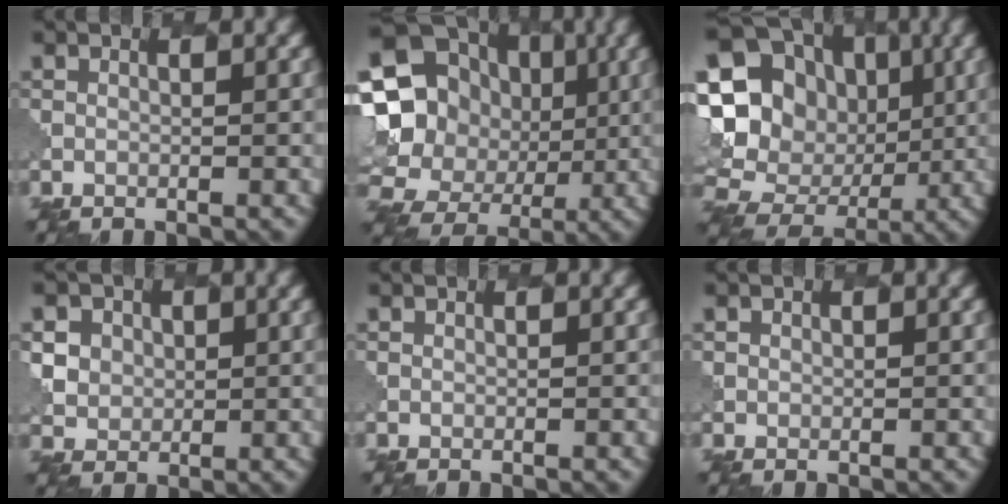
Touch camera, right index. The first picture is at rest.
{"total": 19.5, "force": [-1.0, 18.1, 7.1], "torque": [-0.166, 0.008, -0.037]}
{"total": 19.8, "force": [1.5, 18.0, 8.1], "torque": [-0.188, 0.030, -0.004]}
{"total": 4.7, "force": [2.0, 4.0, 1.5], "torque": [-0.042, 0.012, 0.029]}
{"total": 0.0}
{"total": 0.9, "force": [0.3, 0.8, 0.0], "torque": [0.008, -0.003, 0.003]}